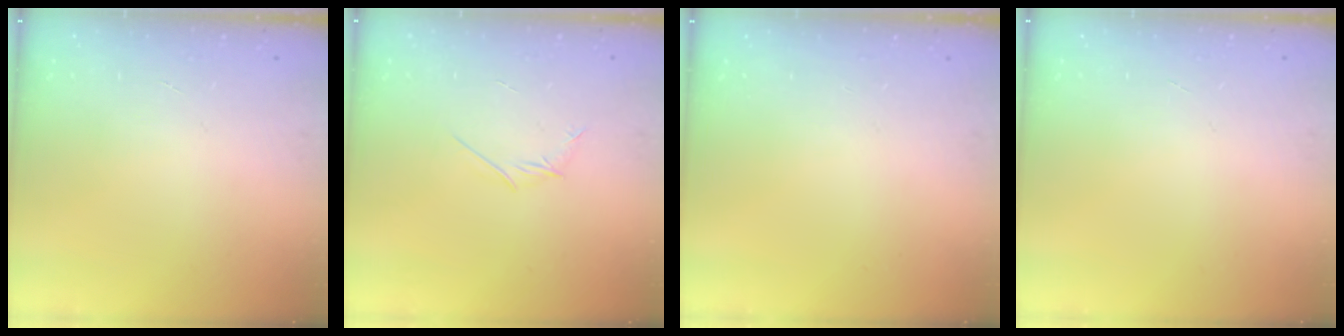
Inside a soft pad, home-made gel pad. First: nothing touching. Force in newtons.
{"total": 2.8, "press": 2.7, "slide": 0.8}
{"total": 0.0}
{"total": 0.0}